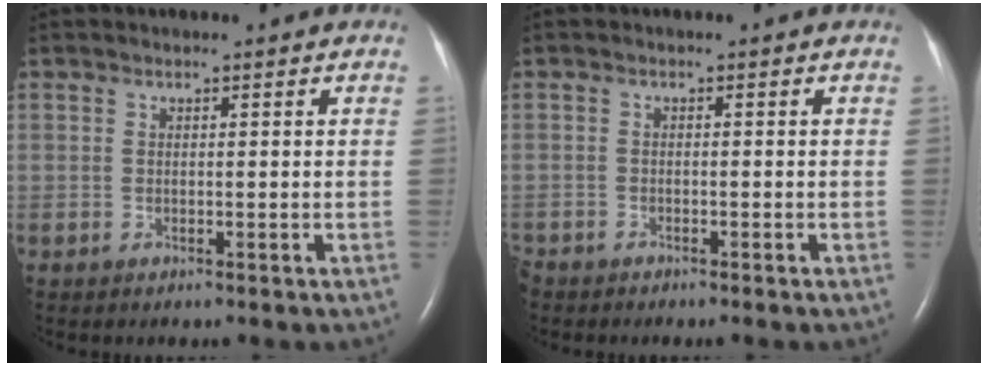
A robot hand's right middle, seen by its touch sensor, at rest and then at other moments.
{"total": 2.1, "force": [-2.0, 0.8, 0.3], "torque": [-0.005, -0.003, -0.034]}